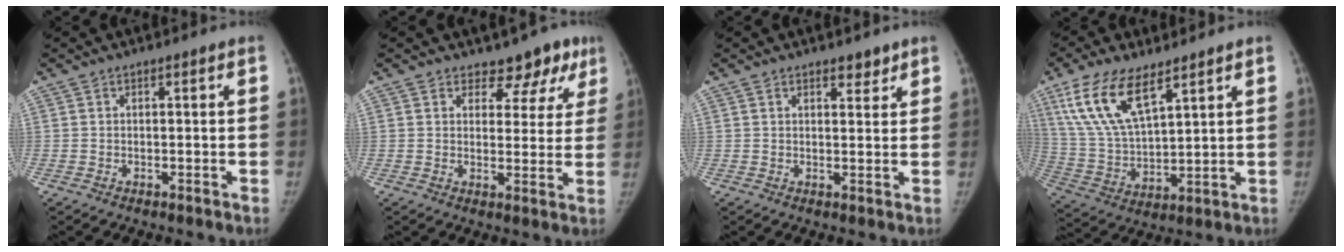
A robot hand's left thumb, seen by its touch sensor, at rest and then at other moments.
{"total": 7.7, "force": [5.7, 4.7, 2.0], "torque": [0.021, -0.029, 0.057]}
{"total": 2.4, "force": [1.8, 1.1, 1.1], "torque": [-0.002, -0.013, 0.025]}
{"total": 14.8, "force": [8.5, 6.0, 10.5], "torque": [-0.201, -0.028, 0.175]}